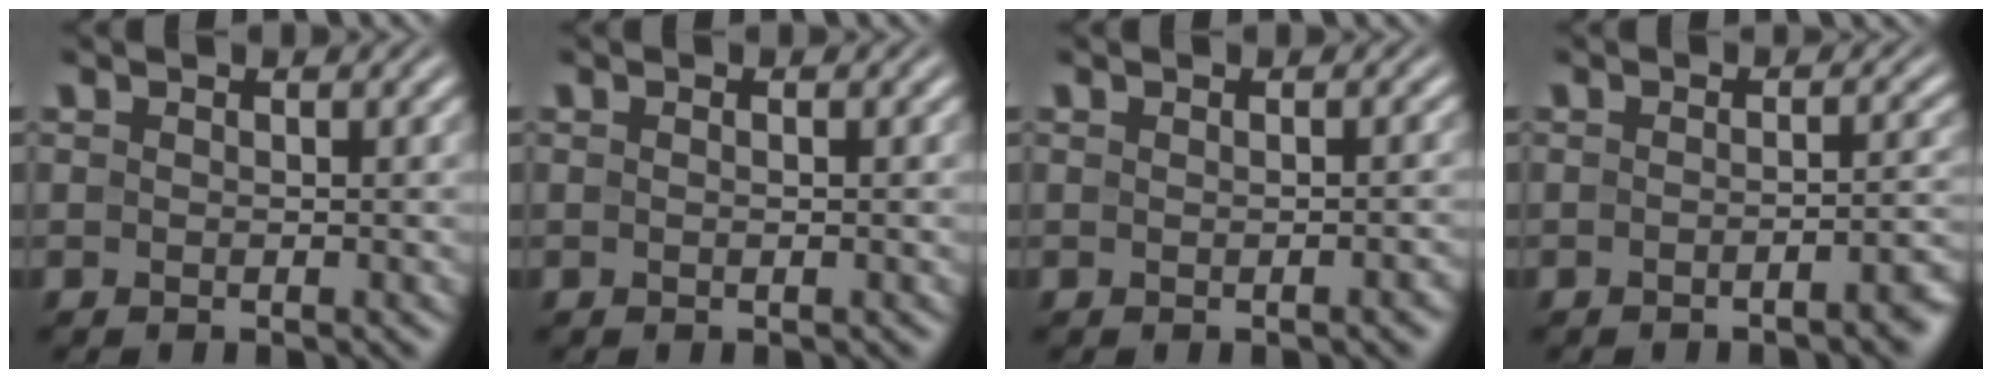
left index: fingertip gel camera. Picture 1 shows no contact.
{"total": 0.6, "force": [0.1, 0.1, 0.6], "torque": [-0.009, -0.004, 0.000]}
{"total": 1.9, "force": [-0.1, 0.7, 1.8], "torque": [-0.009, 0.002, 0.000]}
{"total": 3.5, "force": [-1.8, 1.0, 2.8], "torque": [-0.025, 0.005, -0.028]}